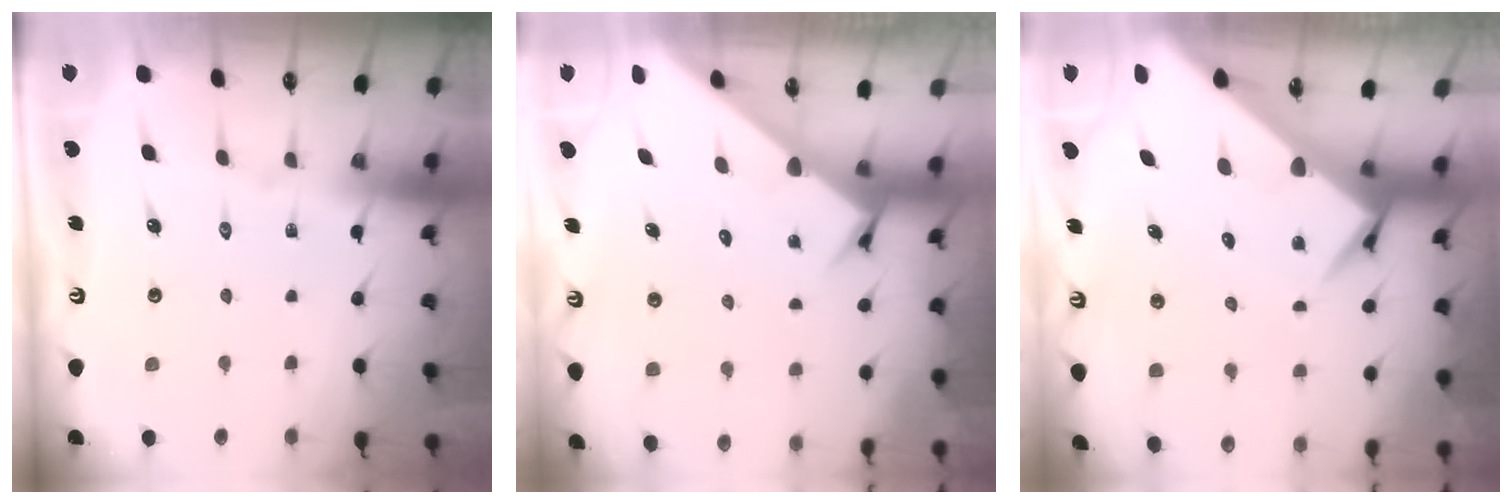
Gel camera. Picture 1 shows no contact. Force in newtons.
{"total": 3.5, "press": 3.5, "slide": 0.1}
{"total": 6.0, "press": 6.0, "slide": 0.5}